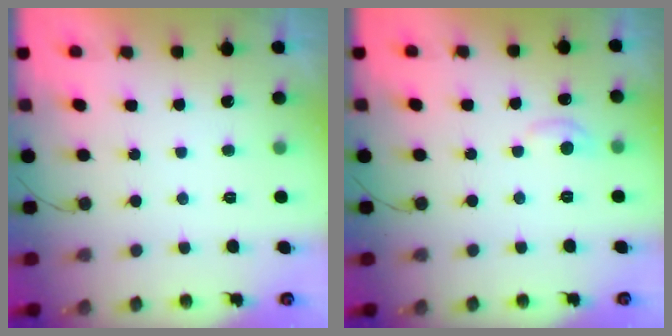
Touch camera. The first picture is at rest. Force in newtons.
{"total": 7.0, "press": 7.0, "slide": 0.5}